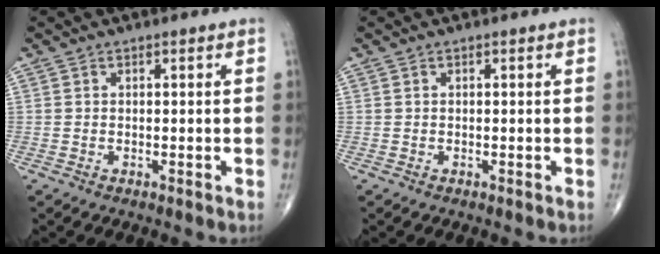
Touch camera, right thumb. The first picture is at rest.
{"total": 0.0}